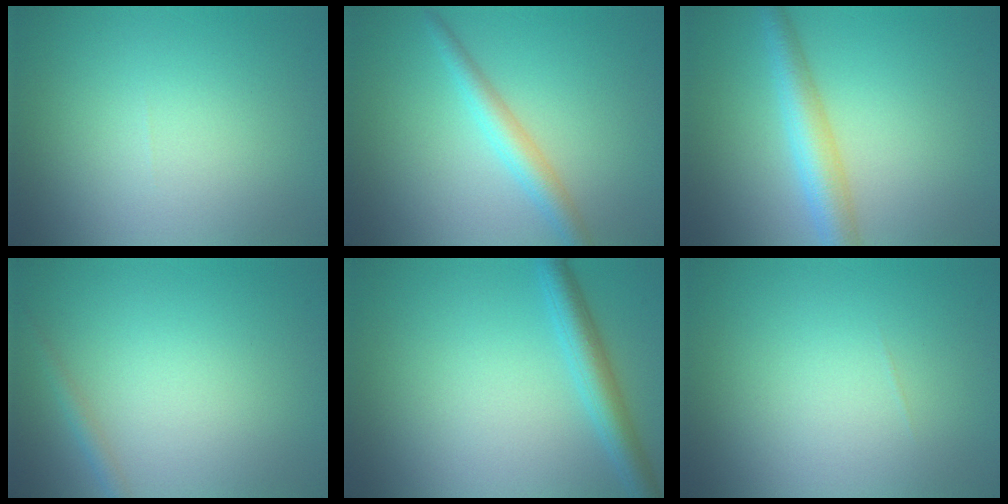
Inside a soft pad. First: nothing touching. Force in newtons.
{"total": 2.7, "press": 2.7, "slide": 0.1}
{"total": 3.9, "press": 3.9, "slide": 0.1}
{"total": 1.1, "press": 1.1, "slide": 0.1}
{"total": 3.7, "press": 3.7, "slide": 0.2}
{"total": 0.0}